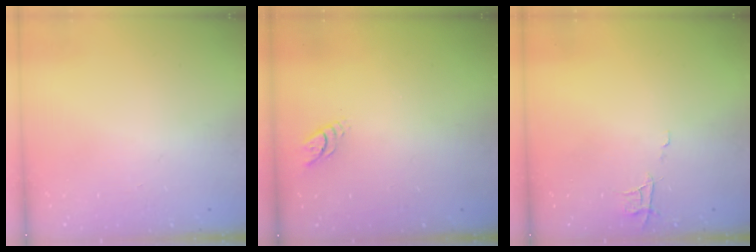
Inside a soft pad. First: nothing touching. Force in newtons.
{"total": 3.7, "press": 3.6, "slide": 0.5}
{"total": 4.9, "press": 4.9, "slide": 0.4}